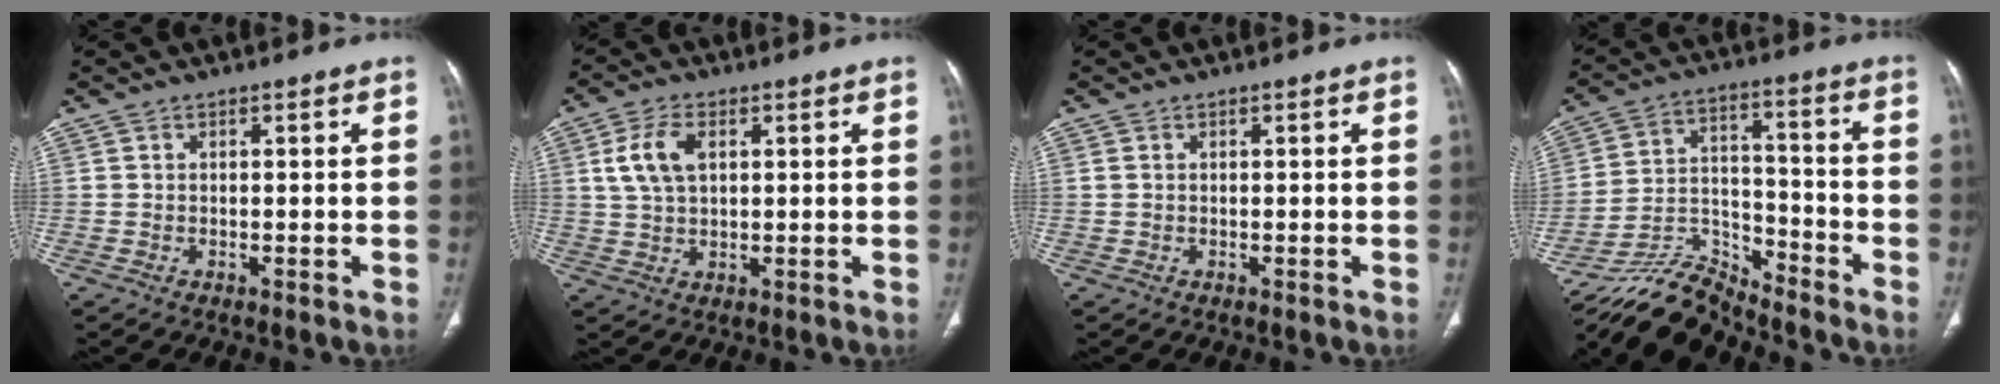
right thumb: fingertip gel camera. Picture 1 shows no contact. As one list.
[{"total": 7.0, "force": [2.0, 4.1, 5.3], "torque": [-0.111, 0.002, 0.041]}, {"total": 0.6, "force": [0.2, 0.4, 0.4], "torque": [-0.013, 0.005, 0.006]}, {"total": 10.4, "force": [-10.3, 1.2, -0.1], "torque": [-0.003, 0.086, -0.197]}]